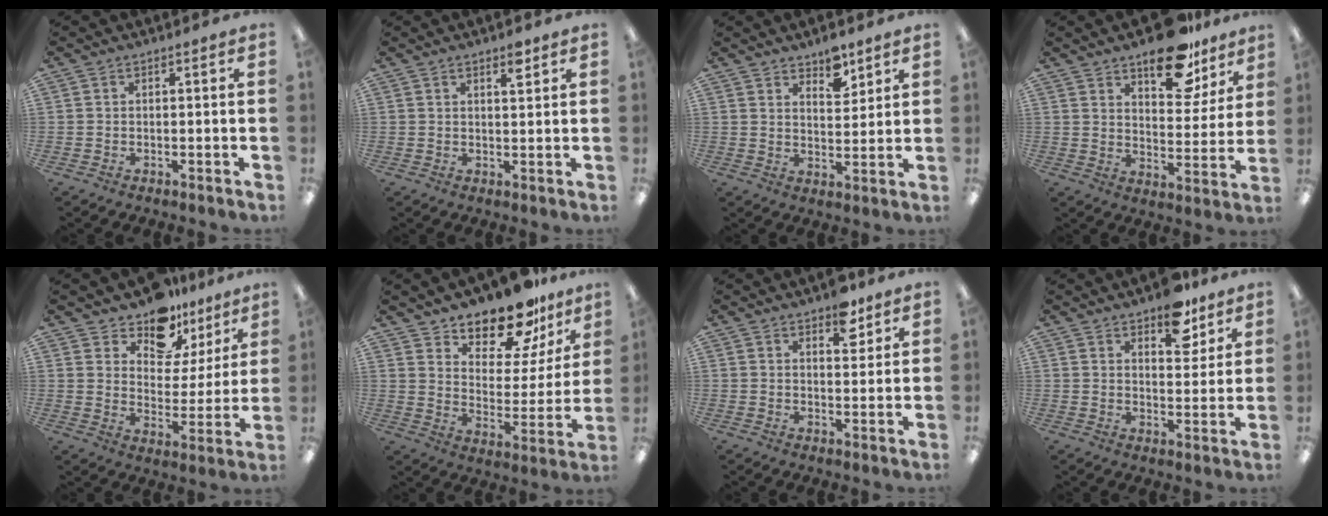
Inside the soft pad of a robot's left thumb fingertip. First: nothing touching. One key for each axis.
{"total": 3.1, "fx": 2.3, "fy": 0.8, "fz": 2.0, "tx": -0.029, "ty": -0.006, "tz": 0.037}
{"total": 5.7, "fx": 4.9, "fy": 2.4, "fz": 1.9, "tx": -0.009, "ty": -0.034, "tz": 0.084}
{"total": 15.0, "fx": 10.9, "fy": 6.8, "fz": 7.7, "tx": -0.089, "ty": -0.066, "tz": 0.186}
{"total": 11.9, "fx": 10.2, "fy": 5.7, "fz": 2.1, "tx": -0.039, "ty": -0.086, "tz": 0.191}
{"total": 15.1, "fx": 13.3, "fy": 5.3, "fz": 4.8, "tx": -0.079, "ty": -0.108, "tz": 0.233}
{"total": 6.9, "fx": 4.8, "fy": 3.3, "fz": 3.5, "tx": -0.024, "ty": -0.028, "tz": 0.078}
{"total": 9.5, "fx": 7.0, "fy": 4.6, "fz": 4.5, "tx": -0.036, "ty": -0.042, "tz": 0.118}